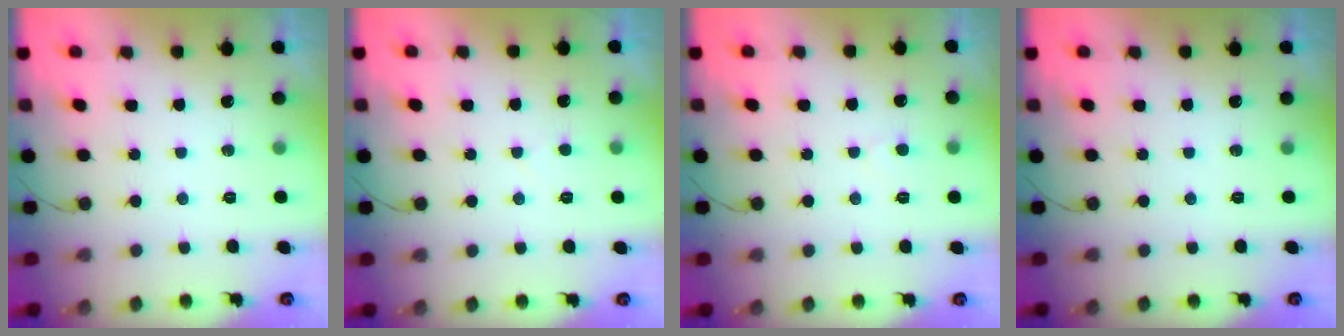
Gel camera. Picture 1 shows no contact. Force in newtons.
{"total": 2.3, "press": 2.3, "slide": 0.3}
{"total": 2.8, "press": 2.8, "slide": 0.3}
{"total": 0.0}